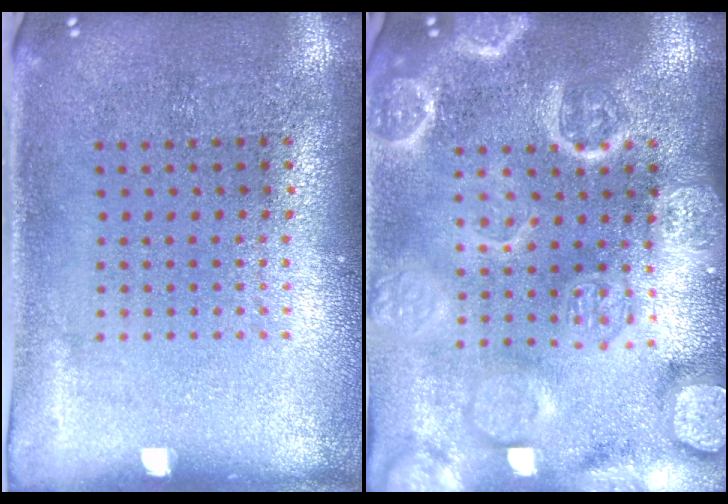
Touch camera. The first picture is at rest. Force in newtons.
{"total": 6.3, "press": 6.3, "slide": 0.8}